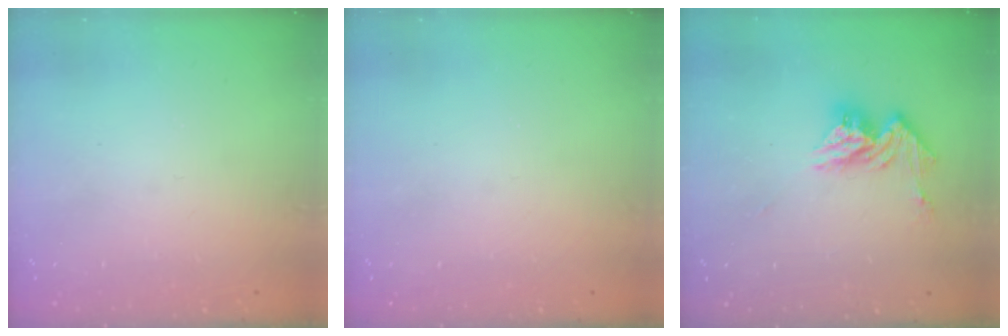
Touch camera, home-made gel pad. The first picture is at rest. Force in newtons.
{"total": 0.0}
{"total": 11.2, "press": 11.2, "slide": 0.9}